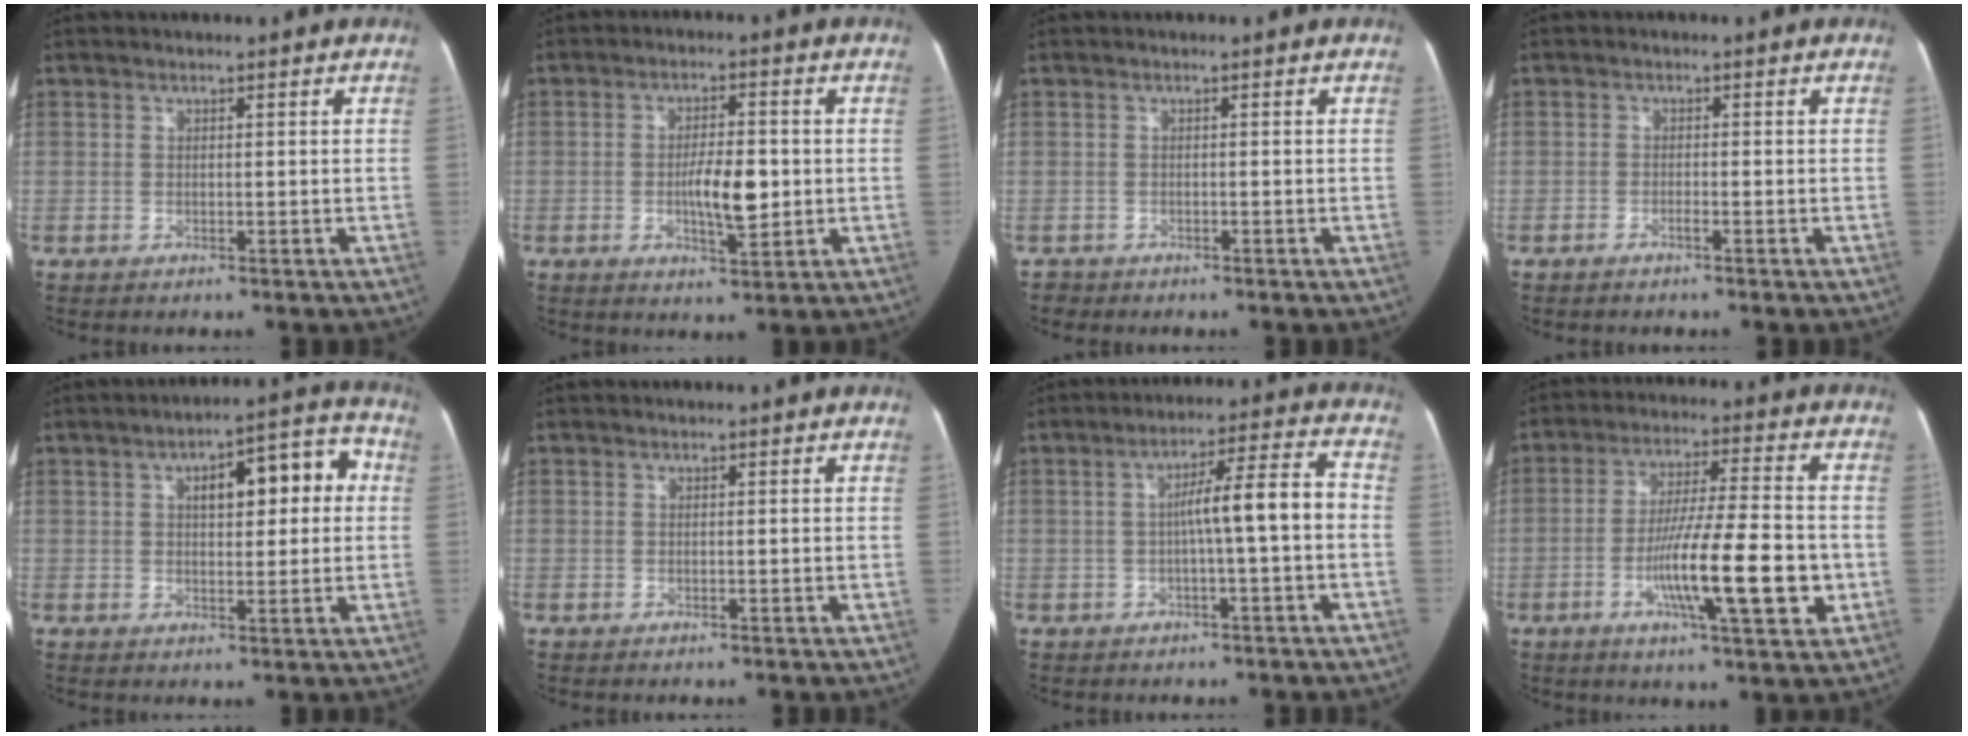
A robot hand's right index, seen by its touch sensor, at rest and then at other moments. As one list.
[{"total": 7.2, "force": [-0.7, 2.3, 6.8], "torque": [-0.118, 0.003, -0.010]}, {"total": 1.6, "force": [-1.0, 1.2, -0.3], "torque": [-0.002, 0.005, -0.019]}, {"total": 1.2, "force": [-0.9, 0.5, 0.7], "torque": [-0.010, 0.002, -0.015]}, {"total": 10.3, "force": [2.1, 3.9, 9.3], "torque": [-0.121, 0.043, 0.031]}, {"total": 0.0}, {"total": 8.1, "force": [-1.0, 0.4, 8.1], "torque": [-0.124, 0.031, -0.016]}, {"total": 14.7, "force": [-3.9, 1.8, 14.1], "torque": [-0.240, -0.002, -0.062]}]